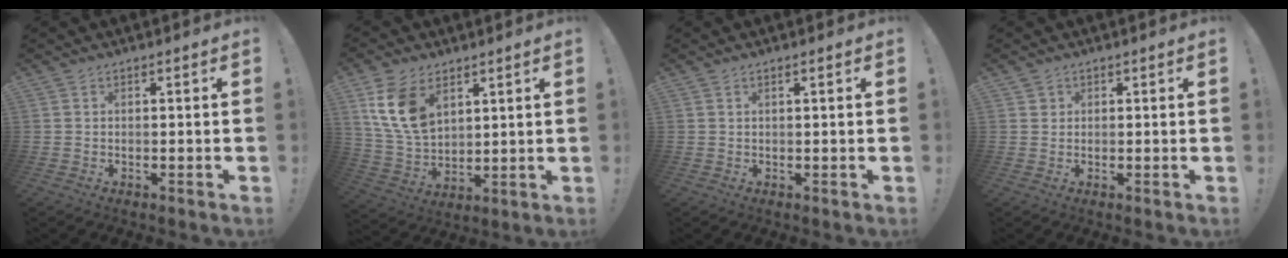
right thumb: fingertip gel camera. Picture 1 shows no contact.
{"total": 13.9, "force": [6.5, 9.0, 8.3], "torque": [-0.178, -0.023, 0.130]}
{"total": 1.1, "force": [0.4, -0.3, 1.0], "torque": [-0.012, -0.003, 0.004]}
{"total": 1.3, "force": [0.9, 1.0, 0.2], "torque": [-0.004, 0.001, 0.017]}